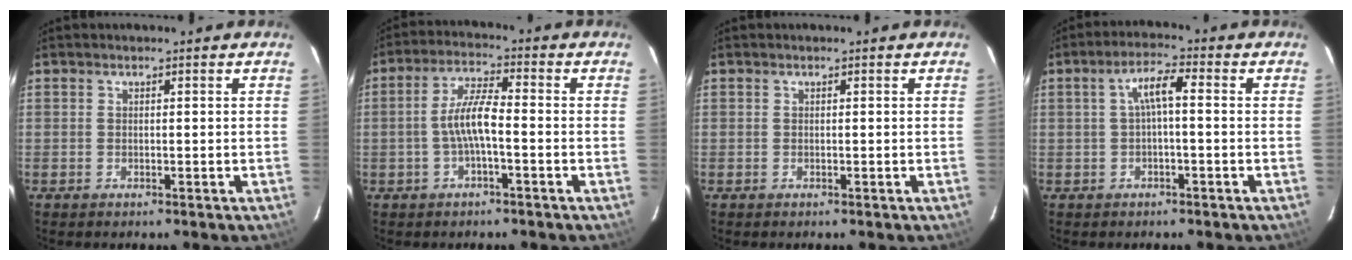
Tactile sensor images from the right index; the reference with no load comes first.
{"total": 6.4, "force": [-1.6, 1.2, 6.0], "torque": [-0.125, 0.011, -0.029]}
{"total": 0.0}
{"total": 4.5, "force": [-0.1, 1.0, 4.3], "torque": [-0.085, 0.014, 0.003]}